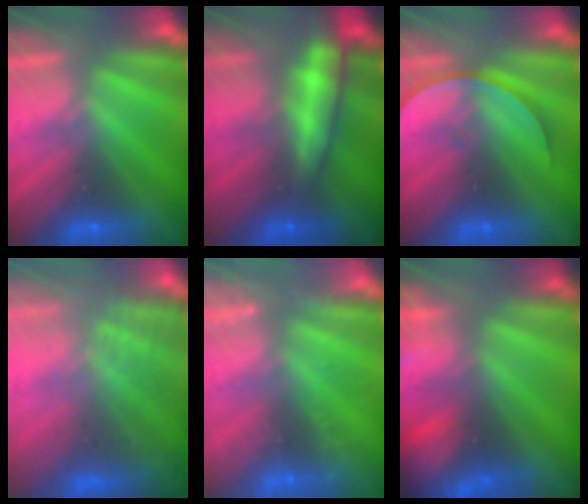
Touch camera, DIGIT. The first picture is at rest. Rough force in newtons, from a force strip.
{"total": 5.8}
{"total": 2.7}
{"total": 7.2}
{"total": 2.4}
{"total": 7.1}